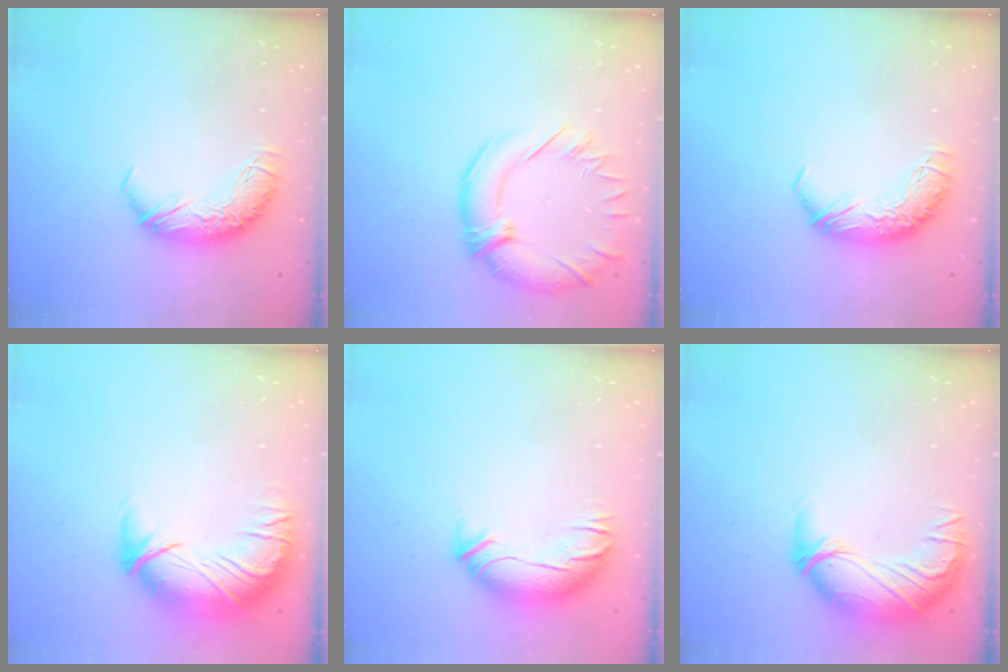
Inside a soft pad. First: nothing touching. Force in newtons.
{"total": 5.5, "press": 4.7, "slide": 2.8}
{"total": 0.0}
{"total": 2.8, "press": 0.4, "slide": 2.8}
{"total": 3.3, "press": 2.6, "slide": 2.1}
{"total": 2.8, "press": 0.0, "slide": 2.8}